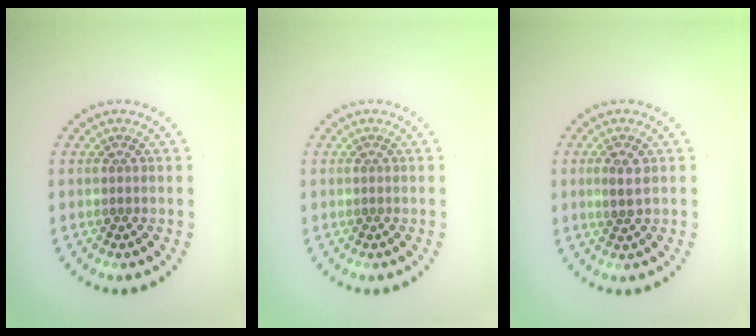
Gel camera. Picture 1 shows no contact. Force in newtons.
{"total": 0.0}
{"total": 1.7, "press": 1.6, "slide": 0.6}